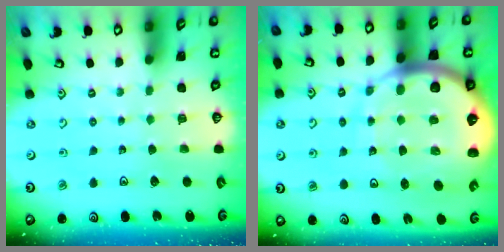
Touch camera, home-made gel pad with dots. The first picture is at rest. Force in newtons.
{"total": 17.4, "press": 17.3, "slide": 2.0}